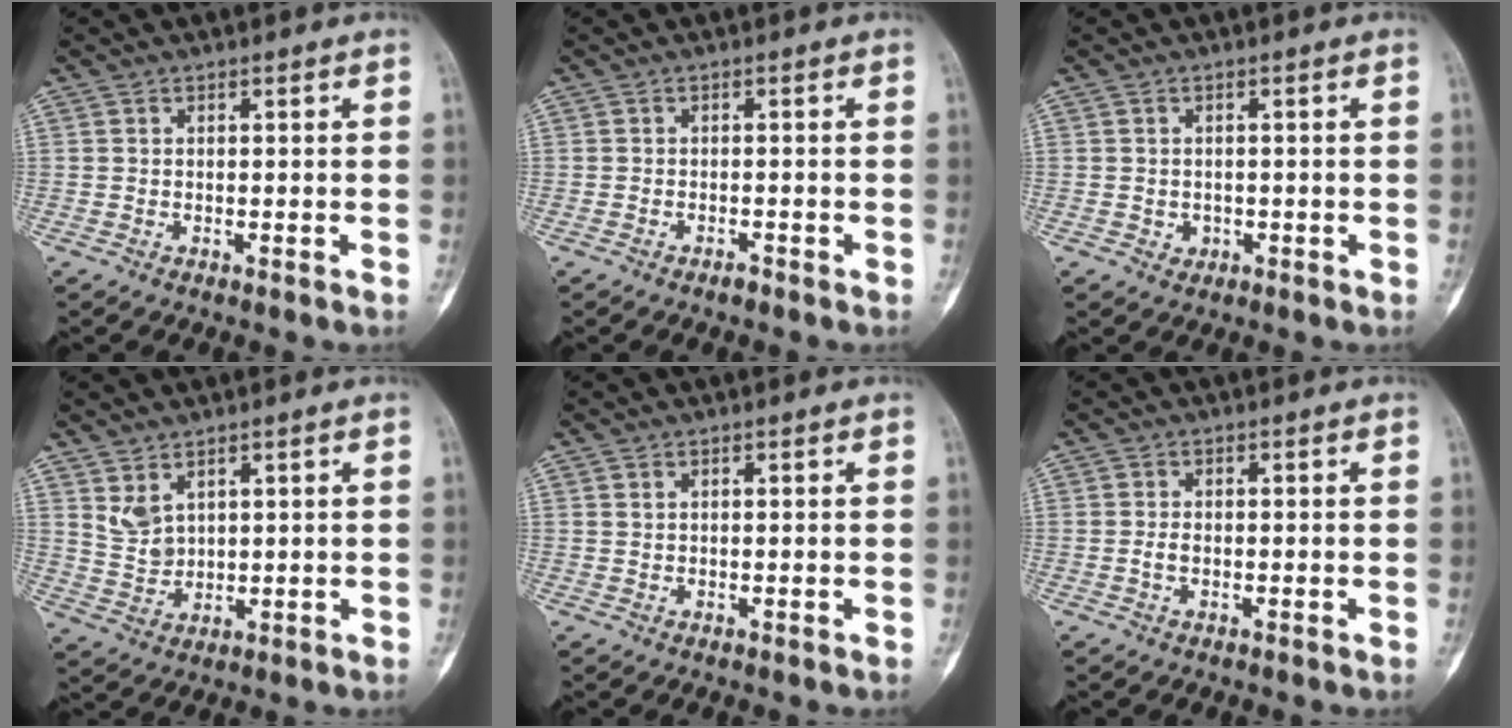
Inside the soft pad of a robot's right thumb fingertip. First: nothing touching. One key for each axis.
{"total": 0.9, "fx": -0.8, "fy": 0.4, "fz": 0.4, "tx": -0.006, "ty": 0.005, "tz": -0.013}
{"total": 1.6, "fx": -0.4, "fy": 1.5, "fz": 0.5, "tx": 0.002, "ty": 0.006, "tz": 0.000}
{"total": 2.5, "fx": 1.4, "fy": 1.7, "fz": 1.1, "tx": -0.014, "ty": -0.012, "tz": 0.036}
{"total": 0.5, "fx": 0.3, "fy": 0.3, "fz": 0.3, "tx": -0.004, "ty": 0.002, "tz": 0.007}
{"total": 1.5, "fx": -0.3, "fy": 0.8, "fz": 1.2, "tx": -0.026, "ty": 0.003, "tz": -0.006}